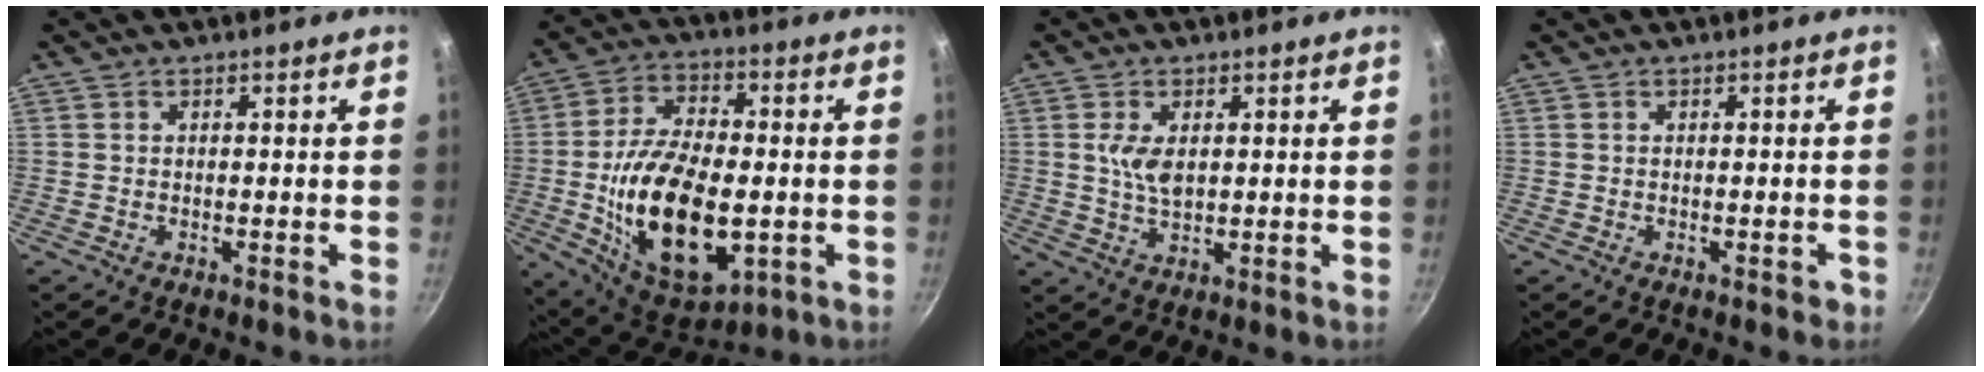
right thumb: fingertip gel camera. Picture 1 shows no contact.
{"total": 22.7, "force": [-3.3, 12.2, 18.8], "torque": [-0.324, 0.010, -0.045]}
{"total": 5.3, "force": [1.2, 2.8, 4.3], "torque": [-0.079, -0.008, 0.025]}
{"total": 1.2, "force": [-0.5, 0.6, 0.9], "torque": [-0.006, 0.005, -0.005]}